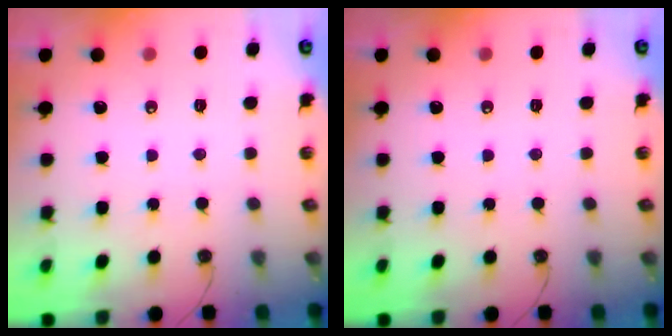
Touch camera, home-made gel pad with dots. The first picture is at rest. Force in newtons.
{"total": 0.0}